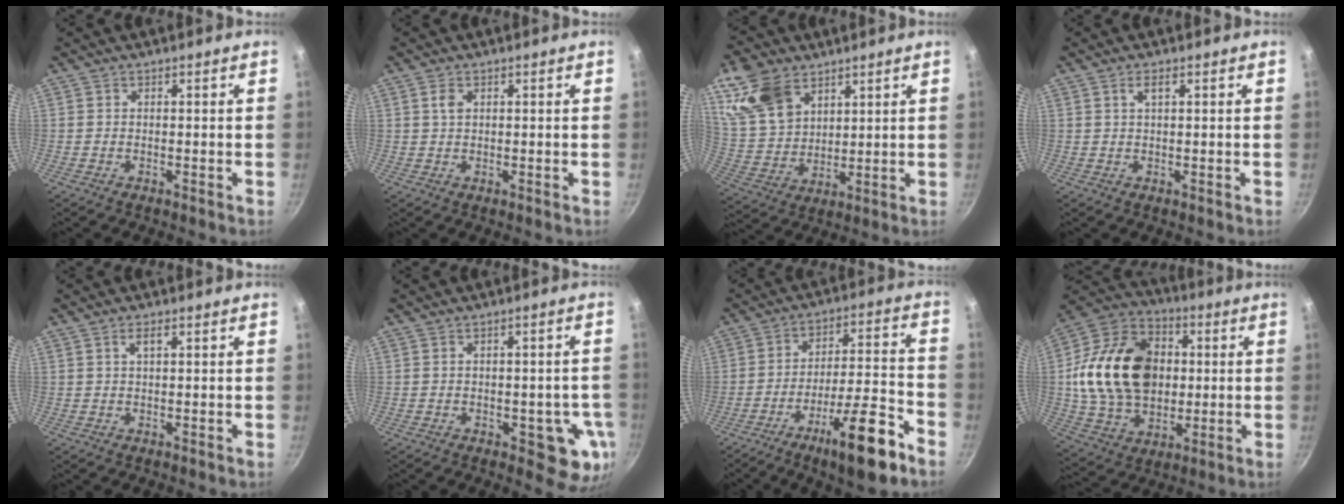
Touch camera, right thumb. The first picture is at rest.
{"total": 1.9, "force": [0.7, 1.2, 1.3], "torque": [-0.022, -0.001, 0.013]}
{"total": 14.0, "force": [7.8, 9.1, 7.2], "torque": [-0.126, -0.026, 0.163]}
{"total": 1.7, "force": [0.7, 0.5, 1.4], "torque": [-0.027, 0.004, 0.015]}
{"total": 1.7, "force": [0.7, 0.5, 1.4], "torque": [-0.026, 0.004, 0.014]}
{"total": 8.9, "force": [-2.5, 4.6, 7.2], "torque": [-0.043, 0.001, -0.030]}
{"total": 16.2, "force": [-9.5, 3.5, 12.6], "torque": [-0.186, 0.057, -0.143]}
{"total": 23.7, "force": [1.9, 17.3, 16.1], "torque": [-0.255, 0.018, 0.034]}